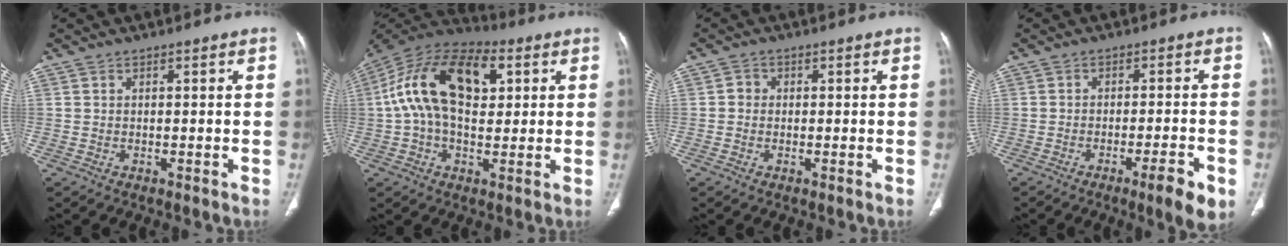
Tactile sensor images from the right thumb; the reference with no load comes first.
{"total": 18.9, "force": [4.2, 10.8, 15.0], "torque": [-0.261, 0.030, 0.061]}
{"total": 1.5, "force": [-0.1, 1.4, 0.6], "torque": [-0.001, 0.005, -0.007]}
{"total": 6.6, "force": [-3.3, 0.8, 5.7], "torque": [-0.081, 0.006, -0.045]}